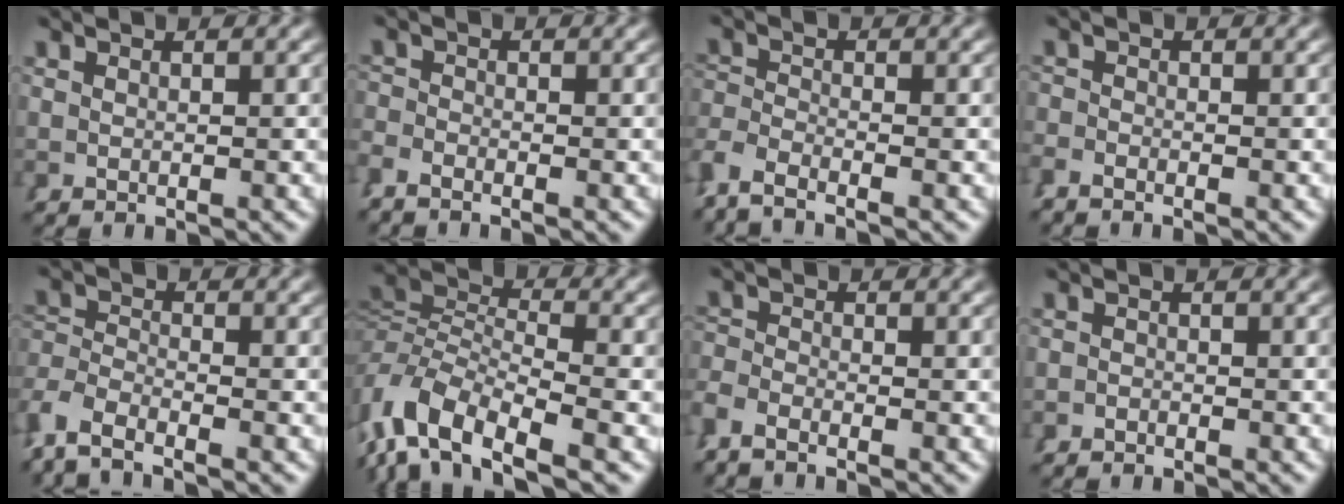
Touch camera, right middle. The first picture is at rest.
{"total": 1.5, "force": [-1.4, -0.2, 0.3], "torque": [-0.003, -0.004, -0.028]}
{"total": 3.3, "force": [-2.6, 1.2, 1.5], "torque": [-0.048, -0.016, -0.038]}
{"total": 1.3, "force": [-1.2, -0.3, 0.2], "torque": [0.001, -0.004, -0.023]}
{"total": 4.4, "force": [-2.6, 3.0, 1.9], "torque": [-0.066, -0.022, -0.041]}
{"total": 7.7, "force": [-2.3, 5.3, 5.1], "torque": [-0.130, -0.026, -0.029]}
{"total": 2.0, "force": [-1.8, 0.3, 0.9], "torque": [-0.022, -0.007, -0.031]}
{"total": 1.0, "force": [-0.8, -0.5, -0.4], "torque": [0.012, -0.004, -0.014]}